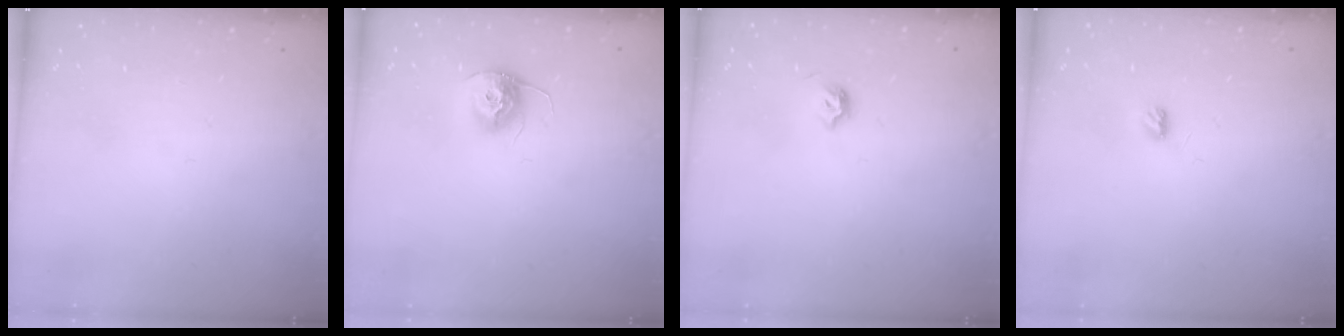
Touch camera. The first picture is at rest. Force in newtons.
{"total": 10.8, "press": 10.7, "slide": 0.6}
{"total": 4.0, "press": 3.8, "slide": 1.0}
{"total": 3.3, "press": 3.3, "slide": 0.4}